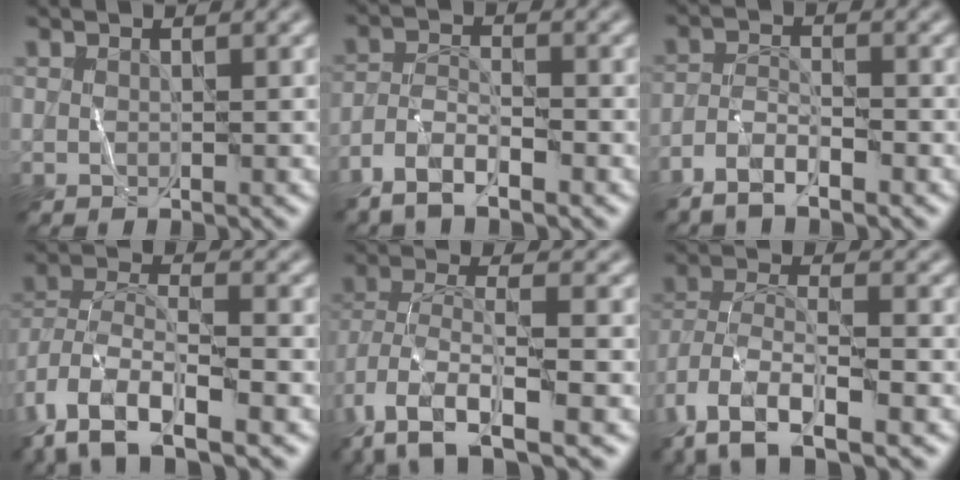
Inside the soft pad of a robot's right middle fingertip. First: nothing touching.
{"total": 3.5, "force": [-2.9, 0.7, 1.9], "torque": [-0.042, 0.005, -0.063]}
{"total": 2.7, "force": [-2.3, 0.4, 1.4], "torque": [-0.030, 0.006, -0.051]}
{"total": 10.8, "force": [-7.0, 4.2, 7.0], "torque": [-0.137, -0.007, -0.133]}
{"total": 8.6, "force": [-4.7, 2.7, 6.7], "torque": [-0.146, -0.010, -0.093]}
{"total": 10.1, "force": [-6.3, 3.5, 7.1], "torque": [-0.150, -0.010, -0.124]}